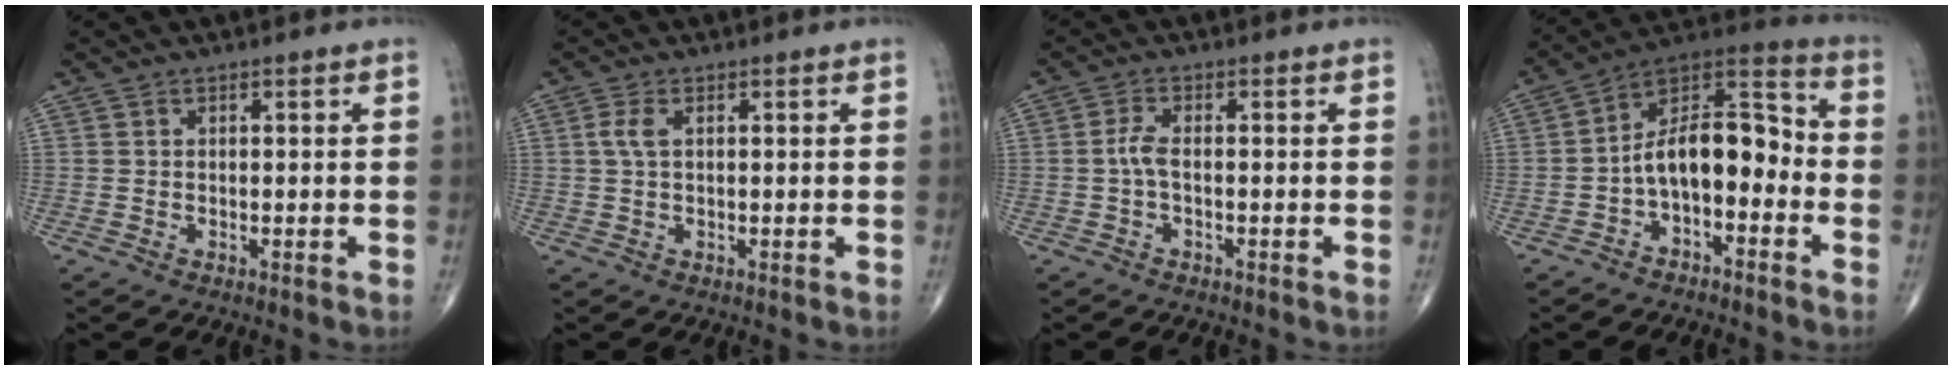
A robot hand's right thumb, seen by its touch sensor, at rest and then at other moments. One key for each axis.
{"total": 2.5, "fx": 0.6, "fy": 1.1, "fz": 2.1, "tx": -0.057, "ty": 0.008, "tz": 0.012}
{"total": 2.5, "fx": -0.5, "fy": 0.8, "fz": 2.3, "tx": -0.054, "ty": 0.003, "tz": -0.012}
{"total": 13.0, "fx": -3.2, "fy": 6.9, "fz": 10.6, "tx": -0.151, "ty": 0.067, "tz": -0.065}